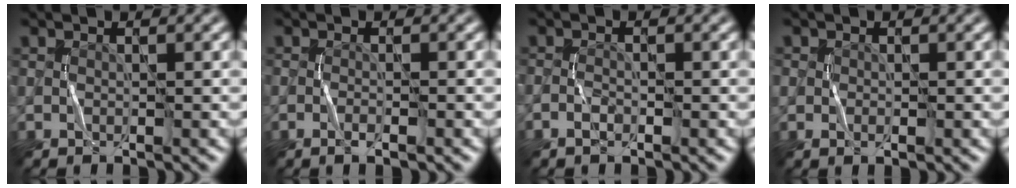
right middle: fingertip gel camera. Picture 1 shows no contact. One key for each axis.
{"total": 1.3, "fx": -0.8, "fy": 0.2, "fz": 1.1, "tx": -0.018, "ty": 0.001, "tz": -0.014}
{"total": 1.0, "fx": -0.7, "fy": 0.5, "fz": 0.6, "tx": -0.013, "ty": 0.002, "tz": -0.015}
{"total": 1.2, "fx": -0.2, "fy": 1.0, "fz": 0.7, "tx": -0.009, "ty": -0.002, "tz": -0.002}